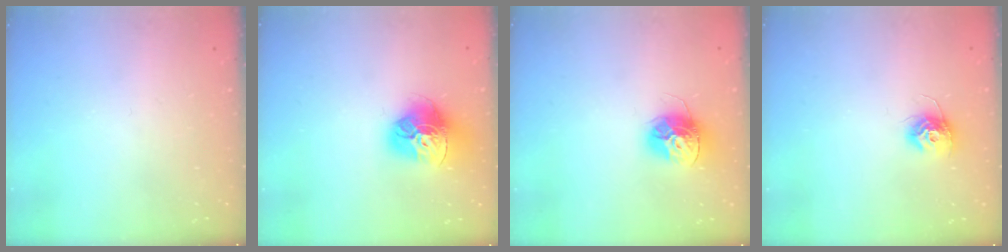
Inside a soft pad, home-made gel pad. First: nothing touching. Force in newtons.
{"total": 16.6, "press": 16.6, "slide": 1.6}
{"total": 13.4, "press": 13.4, "slide": 1.2}
{"total": 9.7, "press": 9.7, "slide": 0.2}